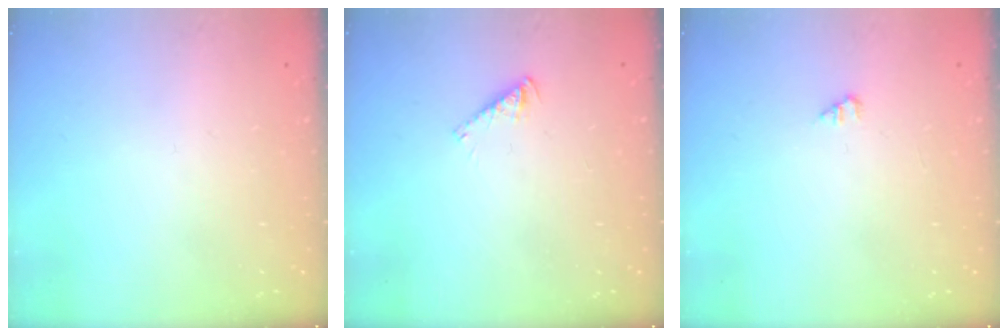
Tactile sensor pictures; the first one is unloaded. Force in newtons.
{"total": 2.5, "press": 2.5, "slide": 0.0}
{"total": 1.0, "press": 1.0, "slide": 0.2}